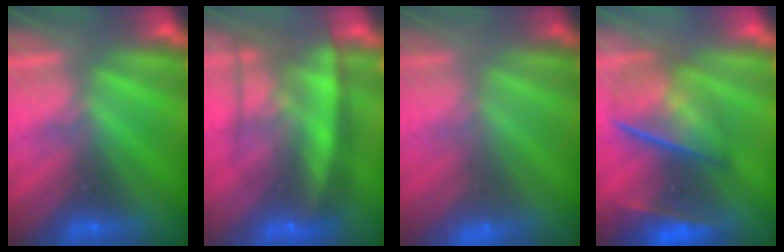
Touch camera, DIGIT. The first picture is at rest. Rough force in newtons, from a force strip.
{"total": 7.0}
{"total": 2.9}
{"total": 6.9}